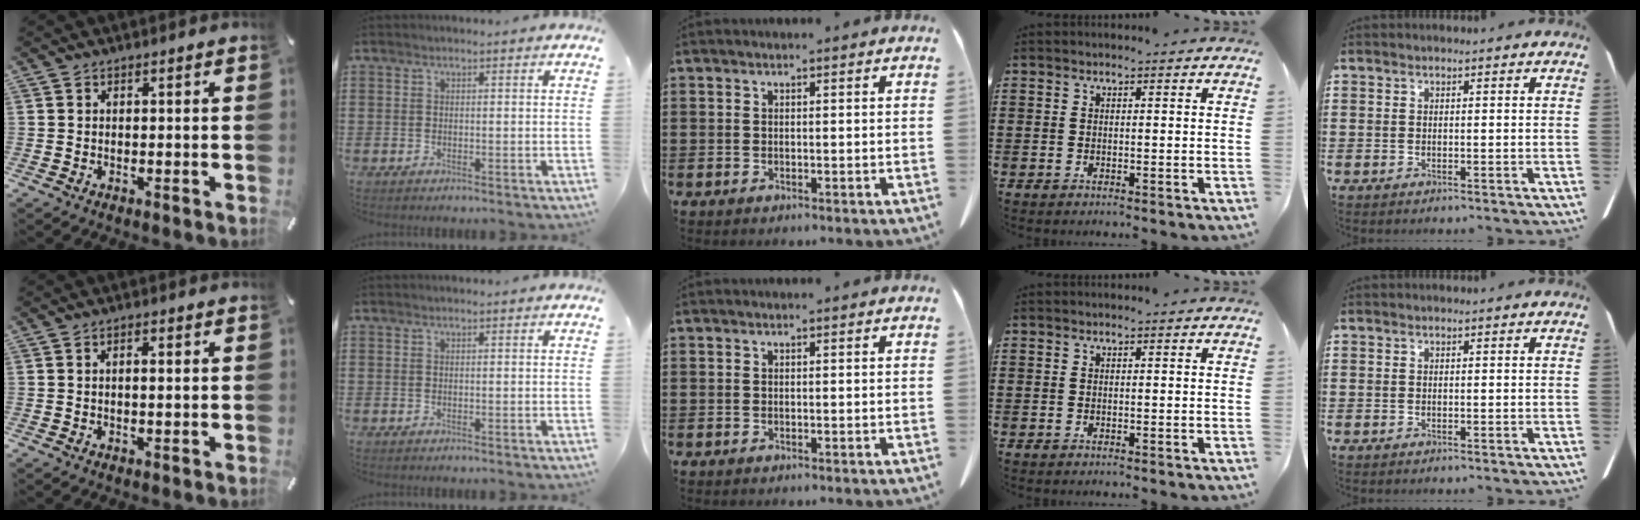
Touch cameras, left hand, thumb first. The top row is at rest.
{"thumb": {"total": 1.8, "force": [0.2, 0.7, 1.7], "torque": [-0.033, 0.004, 0.002]}}